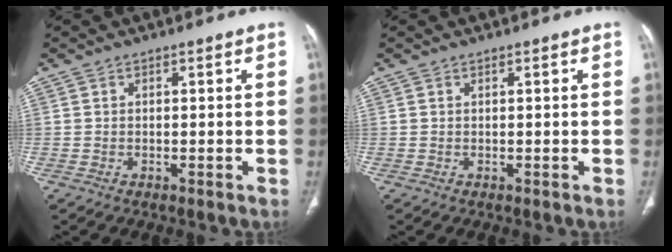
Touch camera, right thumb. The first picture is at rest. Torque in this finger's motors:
{"motor_torque": [0.00, 0.00, 0.00, 0.00, 0.07]}